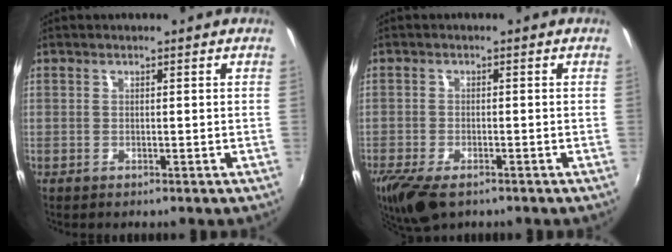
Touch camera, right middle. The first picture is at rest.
{"total": 8.5, "force": [-5.9, 3.3, 5.2], "torque": [-0.125, -0.035, -0.106]}